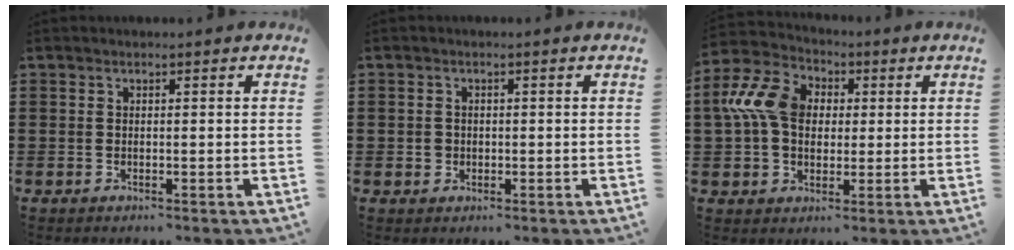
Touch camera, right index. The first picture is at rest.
{"total": 1.6, "force": [-0.2, 1.5, 0.4], "torque": [-0.011, 0.005, -0.007]}
{"total": 9.4, "force": [1.4, 7.1, 6.0], "torque": [-0.167, 0.010, 0.020]}